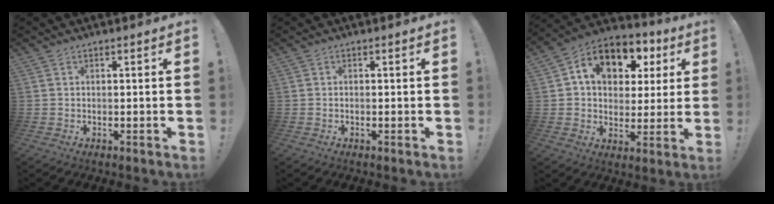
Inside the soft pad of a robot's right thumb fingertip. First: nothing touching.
{"total": 0.6, "force": [-0.4, 0.0, 0.4], "torque": [-0.015, 0.003, -0.006]}
{"total": 13.0, "force": [5.1, 9.5, 7.3], "torque": [-0.119, -0.016, 0.095]}